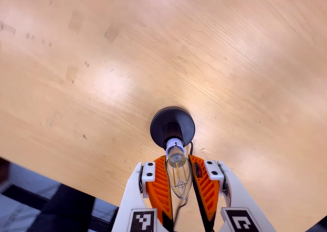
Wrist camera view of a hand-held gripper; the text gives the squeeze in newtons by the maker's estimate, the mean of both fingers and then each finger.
{"total": 14.6, "left": 13.9, "right": 15.3}